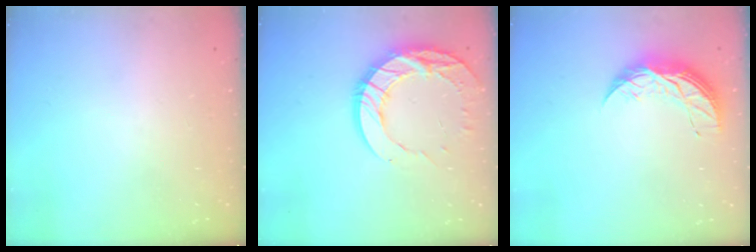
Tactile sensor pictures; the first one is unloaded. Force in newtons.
{"total": 14.8, "press": 14.7, "slide": 1.1}
{"total": 8.4, "press": 8.4, "slide": 0.4}